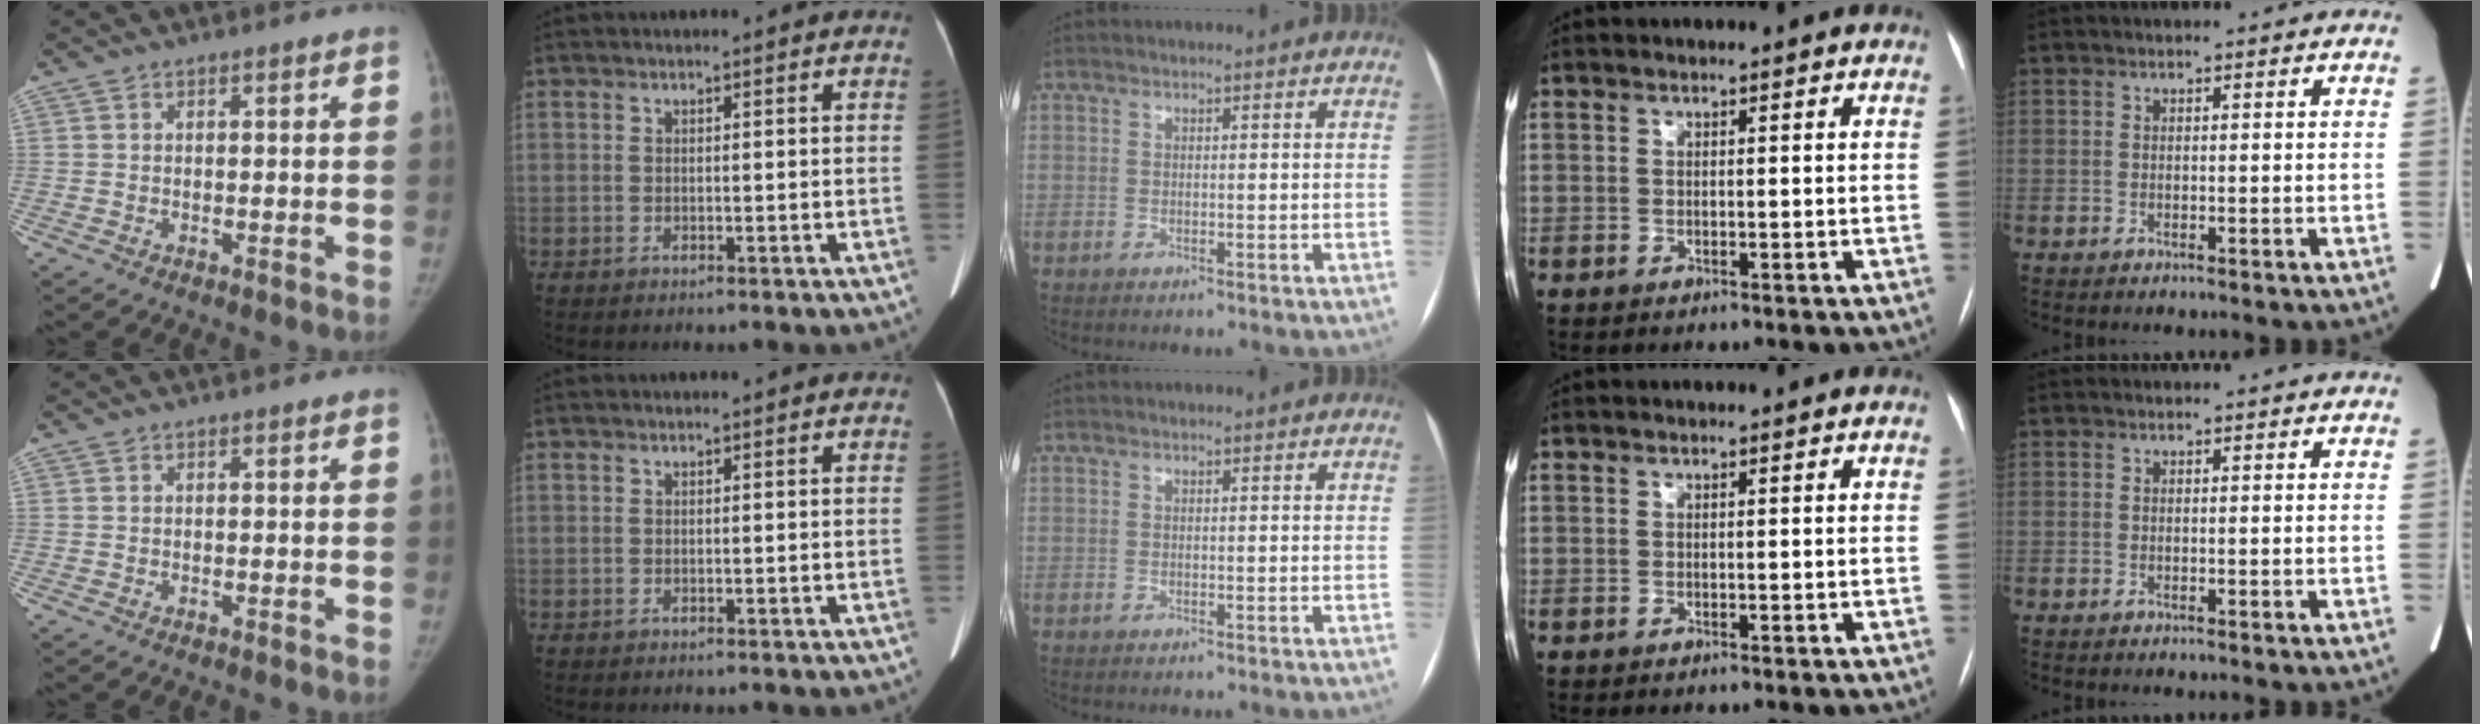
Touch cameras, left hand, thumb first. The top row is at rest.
{}